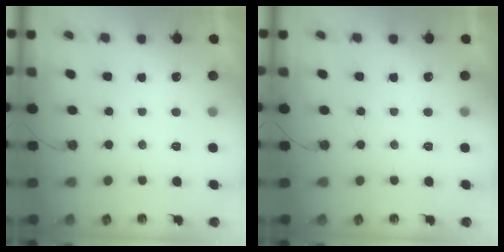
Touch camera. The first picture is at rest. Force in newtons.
{"total": 0.0}